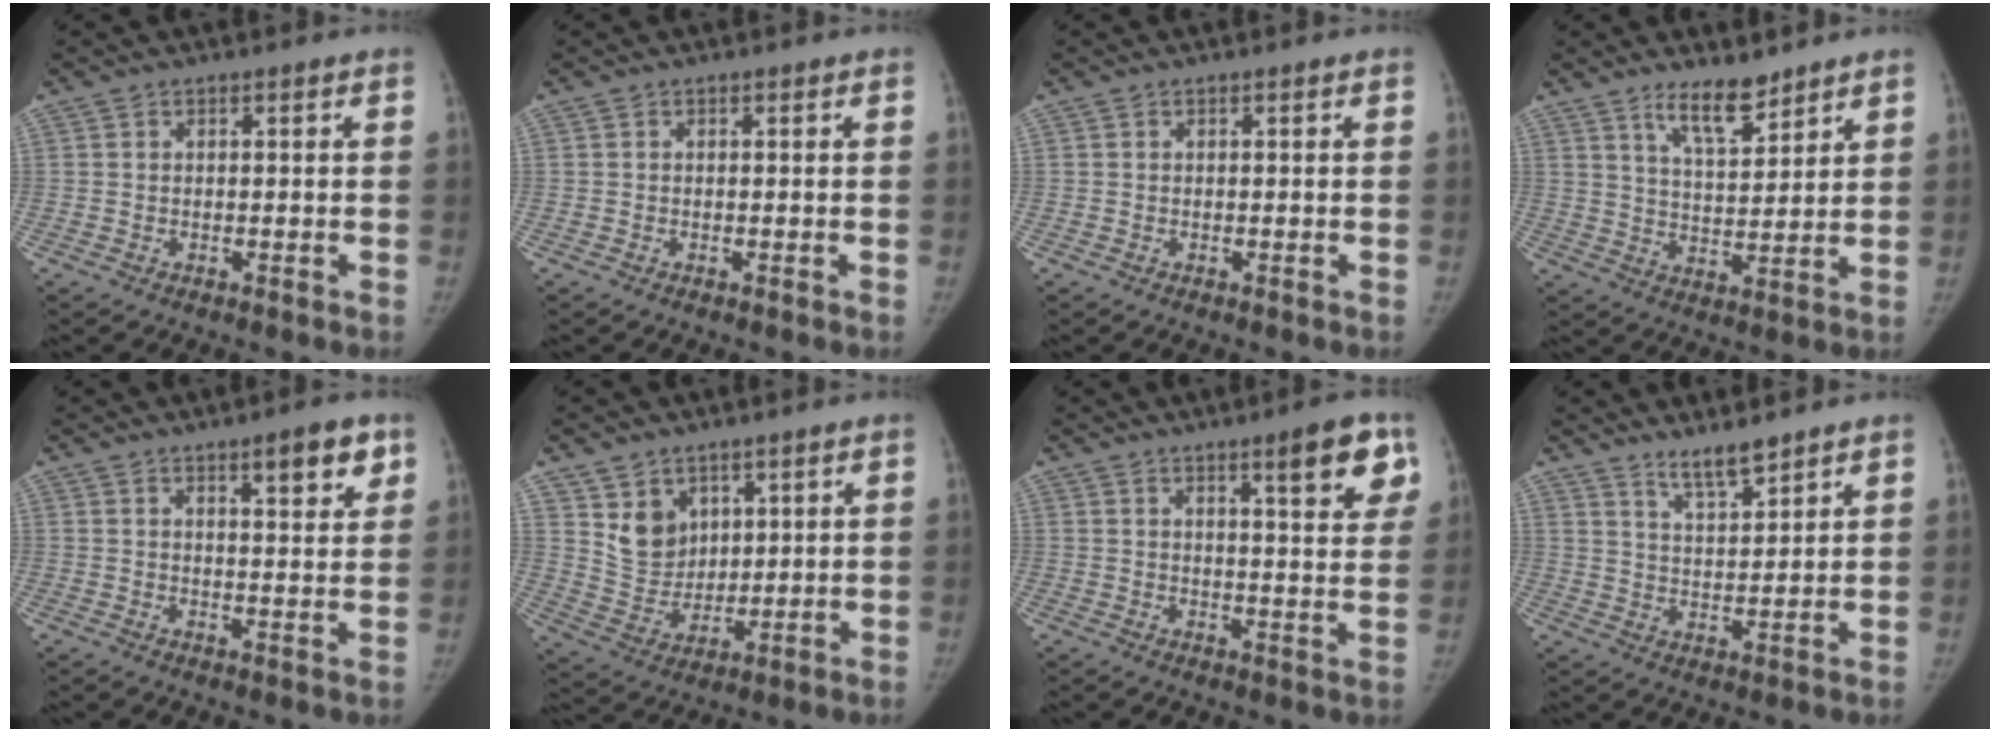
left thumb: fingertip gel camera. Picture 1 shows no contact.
{"total": 0.0}
{"total": 0.0}
{"total": 7.7, "force": [5.9, 2.3, 4.3], "torque": [-0.053, -0.047, 0.105]}
{"total": 6.8, "force": [3.9, 1.9, 5.2], "torque": [-0.052, -0.019, 0.053]}
{"total": 8.0, "force": [4.1, 6.3, 2.7], "torque": [-0.016, -0.033, 0.091]}
{"total": 9.4, "force": [5.1, 2.1, 7.6], "torque": [-0.075, -0.022, 0.066]}
{"total": 5.5, "force": [4.8, 0.8, 2.7], "torque": [-0.036, -0.038, 0.089]}